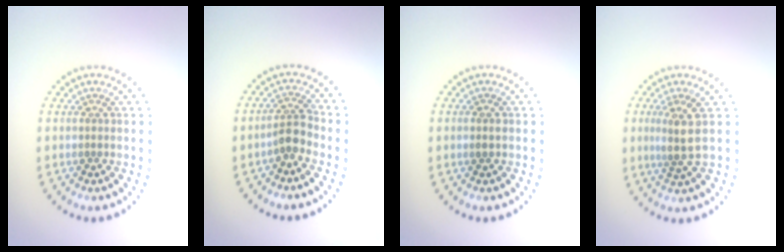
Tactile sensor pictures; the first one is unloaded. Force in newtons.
{"total": 2.2, "press": 1.8, "slide": 1.3}
{"total": 0.9, "press": 0.9, "slide": 0.1}
{"total": 2.6, "press": 2.1, "slide": 1.7}